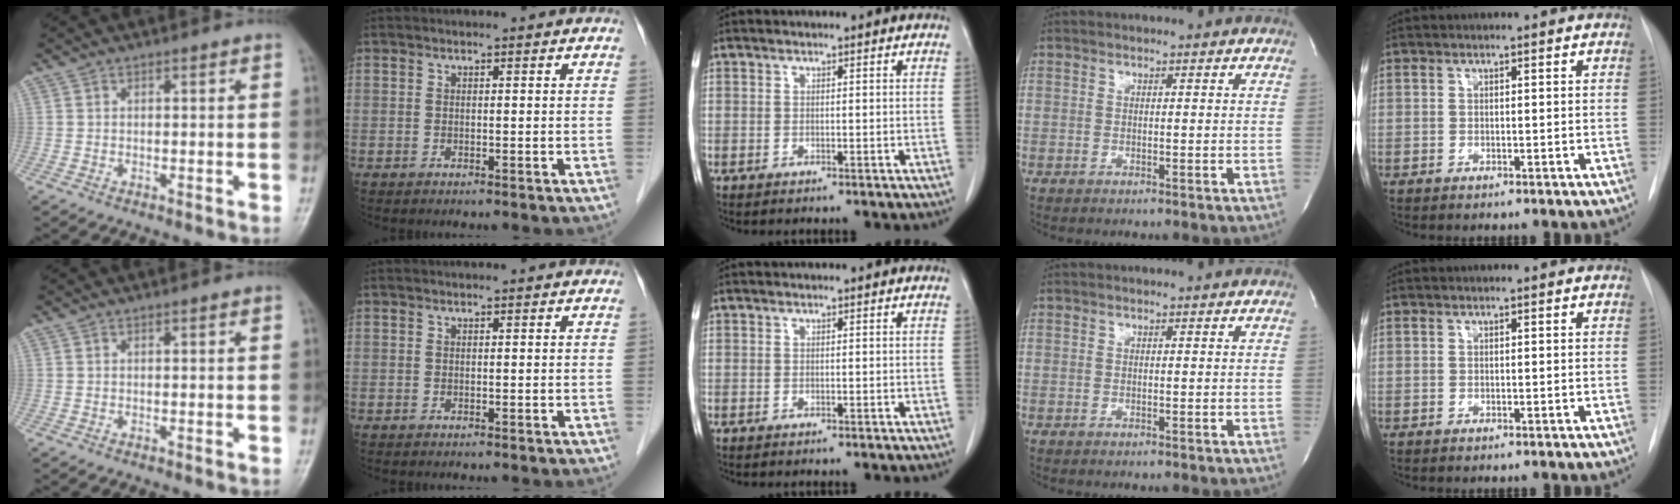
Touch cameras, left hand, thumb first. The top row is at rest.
{}